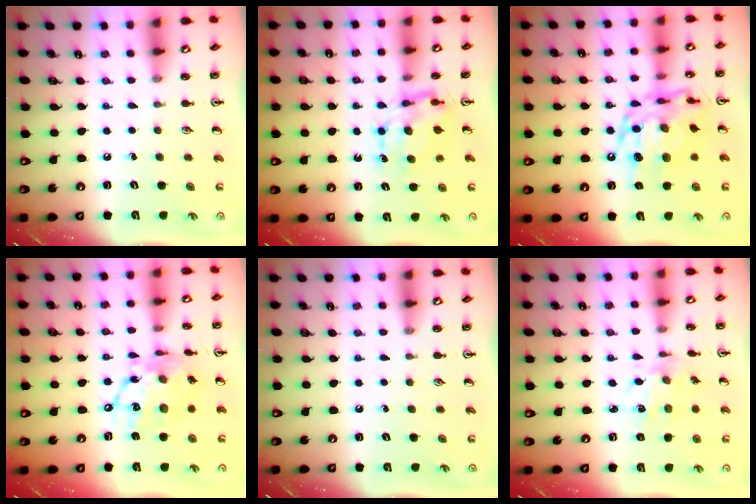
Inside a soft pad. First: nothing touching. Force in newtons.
{"total": 6.9, "press": 6.9, "slide": 0.7}
{"total": 15.2, "press": 15.1, "slide": 1.2}
{"total": 14.8, "press": 14.7, "slide": 1.6}
{"total": 0.0}
{"total": 4.0, "press": 3.9, "slide": 1.0}